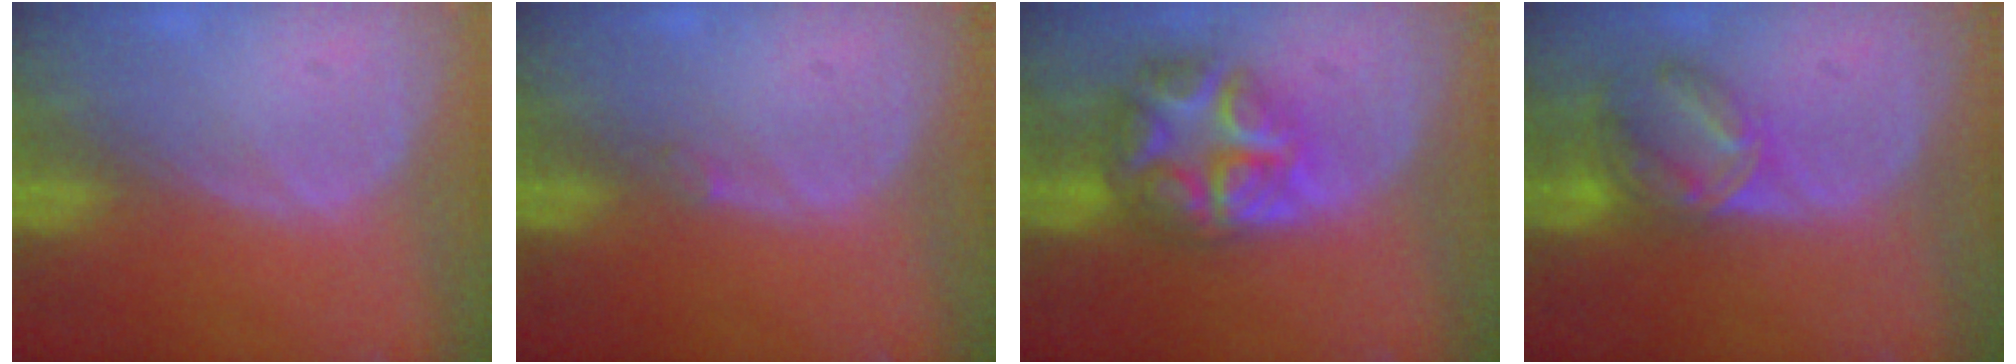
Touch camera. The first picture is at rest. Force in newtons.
{"total": 0.6, "press": 0.5, "slide": 0.3}
{"total": 9.0, "press": 9.0, "slide": 0.5}
{"total": 7.3, "press": 6.0, "slide": 4.1}